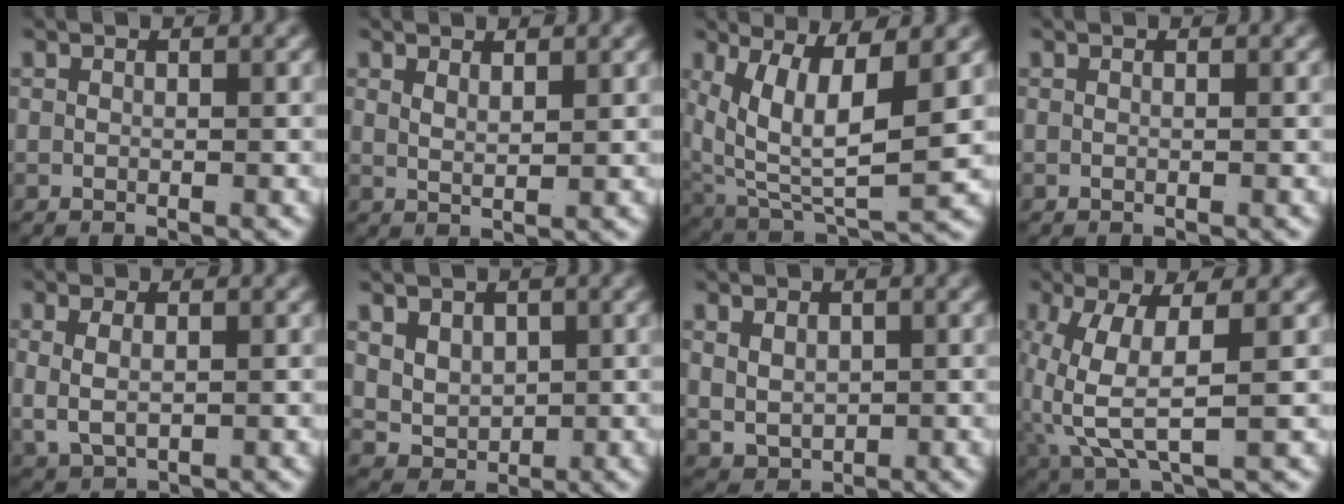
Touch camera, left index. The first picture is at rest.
{"total": 1.5, "force": [1.2, -0.3, 0.8], "torque": [-0.017, -0.013, 0.035]}
{"total": 9.7, "force": [1.4, 6.3, 7.3], "torque": [-0.152, -0.037, 0.040]}
{"total": 0.0}
{"total": 3.0, "force": [0.4, 2.0, 2.2], "torque": [-0.055, -0.009, 0.022]}
{"total": 5.2, "force": [0.4, 4.7, 2.2], "torque": [-0.062, -0.036, 0.021]}
{"total": 3.8, "force": [0.0, 3.2, 1.9], "torque": [-0.050, -0.031, 0.021]}
{"total": 6.9, "force": [0.1, 3.2, 6.1], "torque": [-0.123, -0.014, 0.015]}